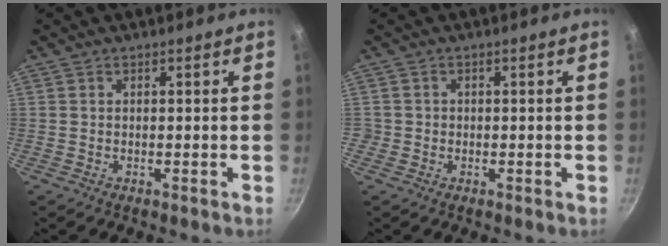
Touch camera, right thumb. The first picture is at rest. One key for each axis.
{"total": 1.3, "fx": -0.2, "fy": 1.2, "fz": 0.0, "tx": 0.009, "ty": 0.007, "tz": -0.006}